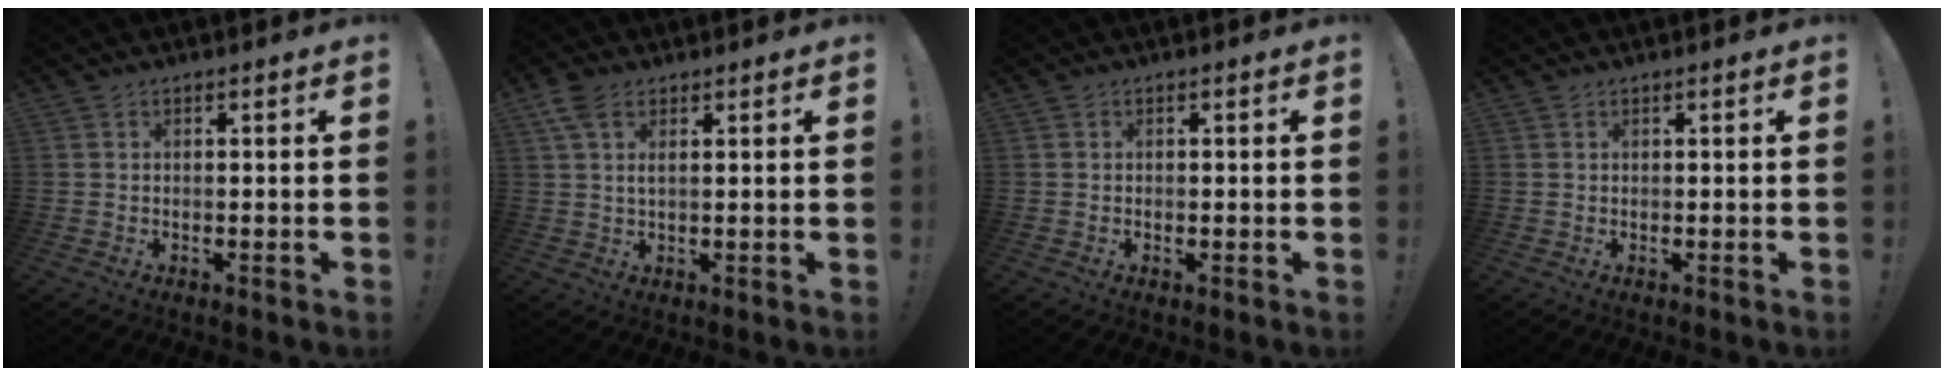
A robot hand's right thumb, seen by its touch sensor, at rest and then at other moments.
{"total": 4.5, "force": [2.5, 1.9, 3.2], "torque": [-0.064, -0.003, 0.048]}
{"total": 0.6, "force": [-0.3, 0.5, 0.2], "torque": [-0.002, 0.001, -0.005]}
{"total": 0.0}